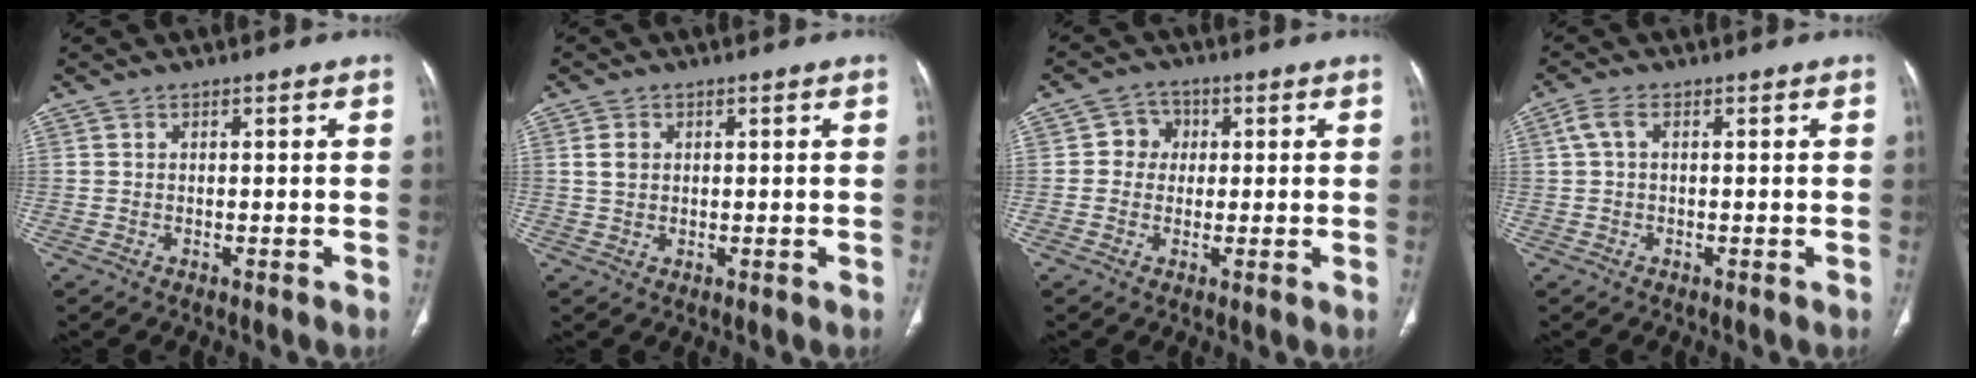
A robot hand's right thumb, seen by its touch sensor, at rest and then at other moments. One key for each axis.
{"total": 2.3, "fx": 0.6, "fy": 1.8, "fz": 1.3, "tx": -0.021, "ty": -0.001, "tz": 0.015}
{"total": 4.3, "fx": 0.5, "fy": 4.0, "fz": 1.4, "tx": 0.008, "ty": 0.009, "tz": 0.000}
{"total": 2.7, "fx": 0.6, "fy": 1.4, "fz": 2.2, "tx": -0.056, "ty": 0.015, "tz": 0.012}